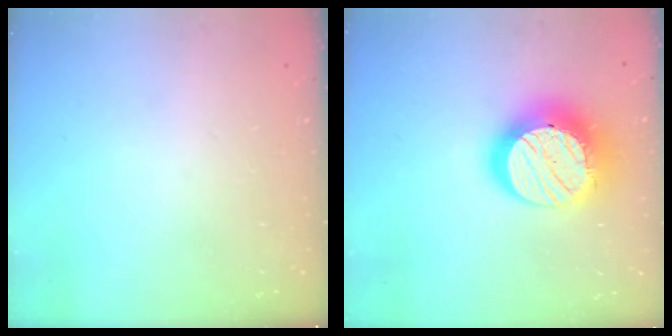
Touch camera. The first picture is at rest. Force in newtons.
{"total": 20.1, "press": 20.0, "slide": 1.1}